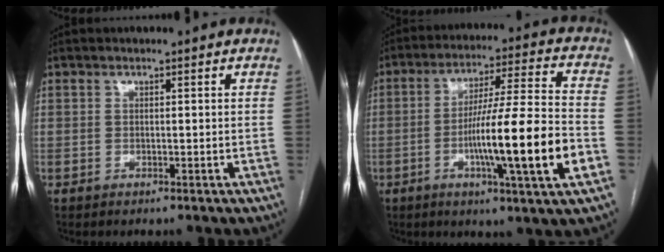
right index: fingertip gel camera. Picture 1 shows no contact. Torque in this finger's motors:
{"motor_torque": [1.02, -0.12, 0.47, 0.12]}